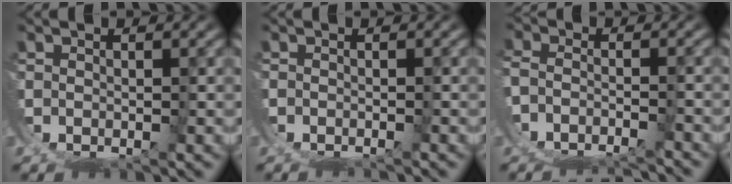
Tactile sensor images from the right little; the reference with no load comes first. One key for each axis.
{"total": 1.5, "fx": -1.5, "fy": 0.1, "fz": -0.1, "tx": 0.003, "ty": -0.004, "tz": -0.022}
{"total": 7.3, "fx": -6.1, "fy": 3.3, "fz": 2.4, "tx": -0.047, "ty": -0.022, "tz": -0.091}